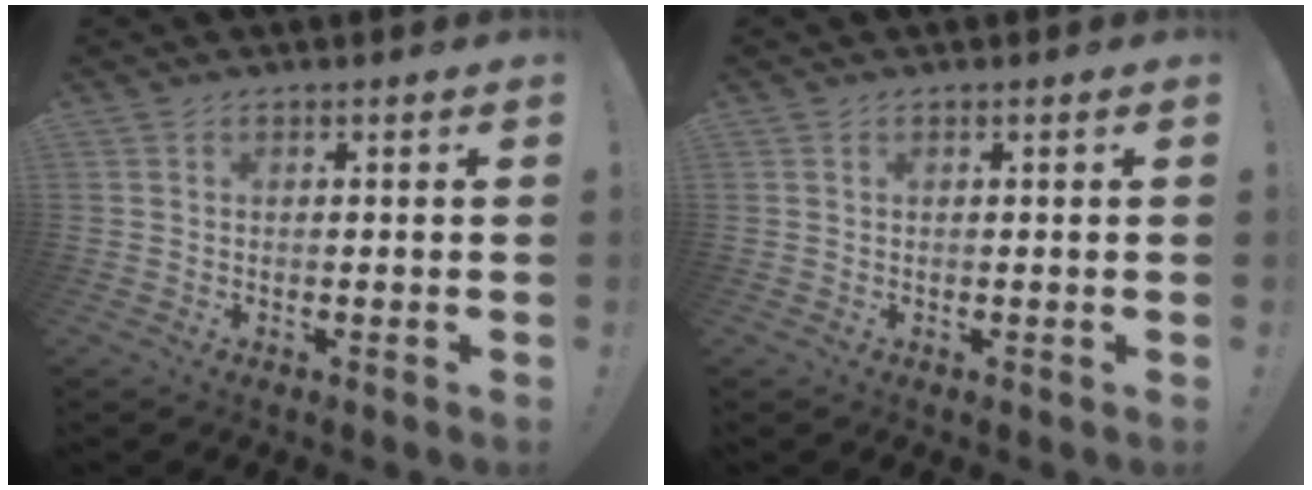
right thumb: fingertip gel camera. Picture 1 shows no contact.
{"total": 0.6, "force": [0.1, -0.4, 0.3], "torque": [-0.001, -0.004, 0.001]}